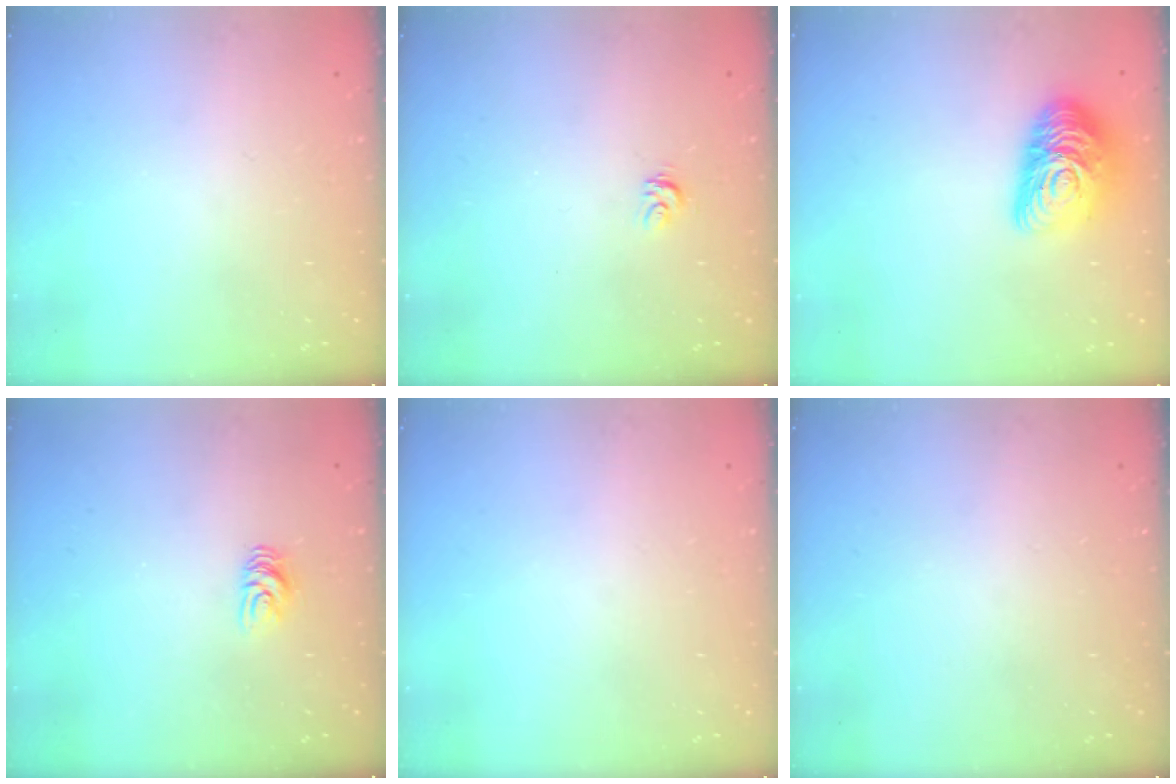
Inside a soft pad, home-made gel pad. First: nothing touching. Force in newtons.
{"total": 3.9, "press": 3.9, "slide": 0.2}
{"total": 13.9, "press": 13.9, "slide": 0.7}
{"total": 5.3, "press": 5.3, "slide": 0.5}
{"total": 0.0}
{"total": 0.0}